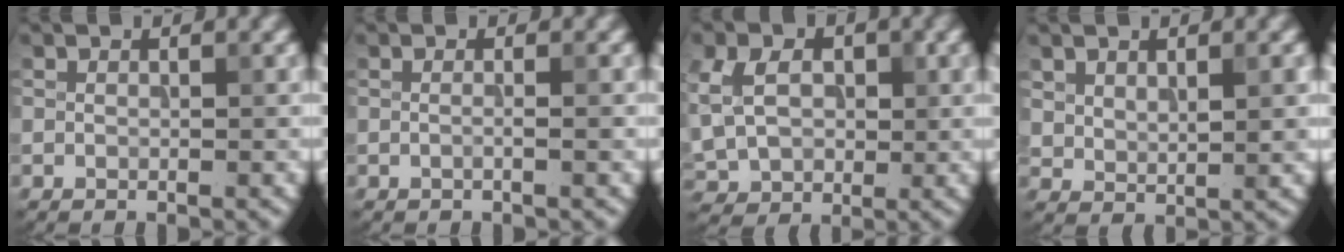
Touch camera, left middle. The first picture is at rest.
{"total": 0.9, "force": [0.1, 0.0, 0.9], "torque": [-0.016, -0.013, -0.006]}
{"total": 8.5, "force": [1.3, 6.6, 5.2], "torque": [-0.125, 0.020, 0.016]}
{"total": 2.3, "force": [0.9, 1.1, 1.8], "torque": [-0.040, -0.004, 0.025]}